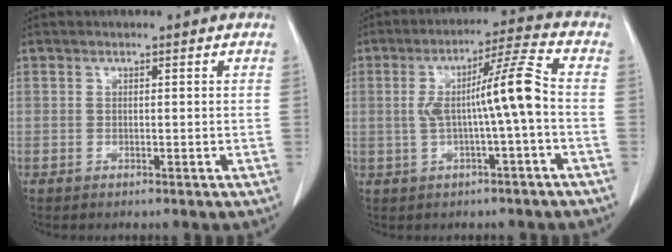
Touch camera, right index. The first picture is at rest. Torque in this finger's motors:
{"motor_torque": [1.54, -0.27, 0.68, 0.17]}